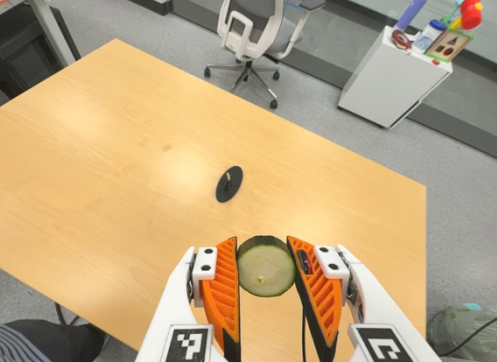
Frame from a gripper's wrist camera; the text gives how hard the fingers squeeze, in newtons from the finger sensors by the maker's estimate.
{"total": 9.5, "left": 9.2, "right": 9.8}